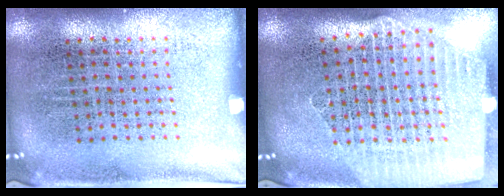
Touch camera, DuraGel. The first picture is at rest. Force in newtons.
{"total": 2.5, "press": 2.1, "slide": 1.3}